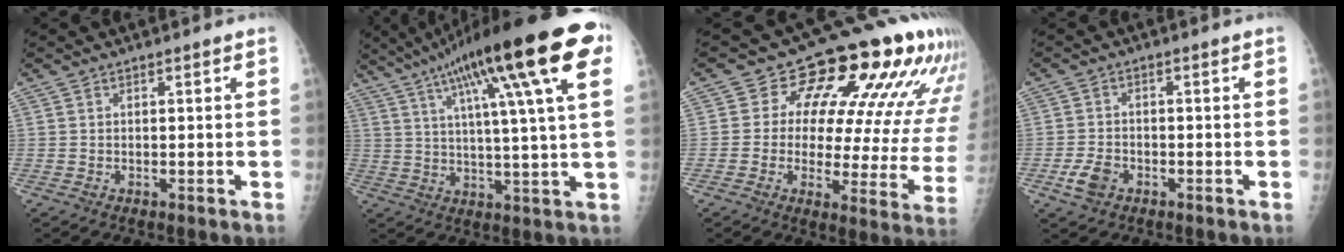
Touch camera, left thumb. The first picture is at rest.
{"total": 24.4, "force": [11.1, 3.7, 21.4], "torque": [-0.334, 0.006, 0.163]}
{"total": 18.7, "force": [10.3, 8.9, 12.8], "torque": [-0.117, -0.039, 0.108]}
{"total": 4.1, "force": [-2.0, 2.8, 2.2], "torque": [-0.042, 0.009, -0.037]}